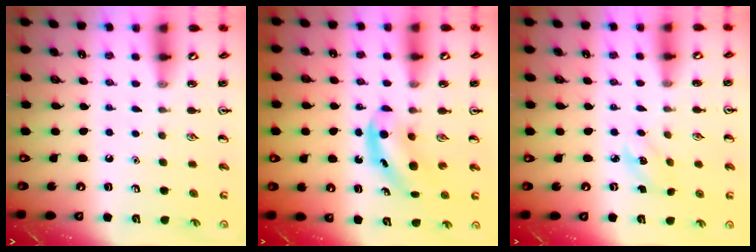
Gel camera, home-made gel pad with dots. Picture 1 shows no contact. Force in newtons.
{"total": 5.1, "press": 5.0, "slide": 0.9}
{"total": 2.7, "press": 2.6, "slide": 0.9}